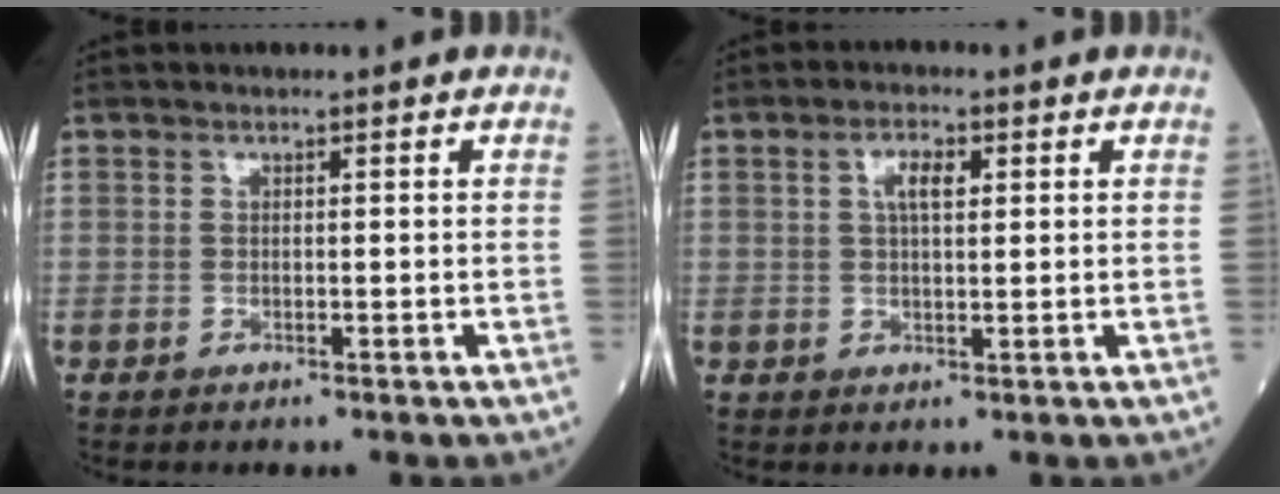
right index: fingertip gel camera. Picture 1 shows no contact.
{"total": 3.6, "force": [1.2, 1.3, 3.1], "torque": [-0.060, 0.005, 0.021]}